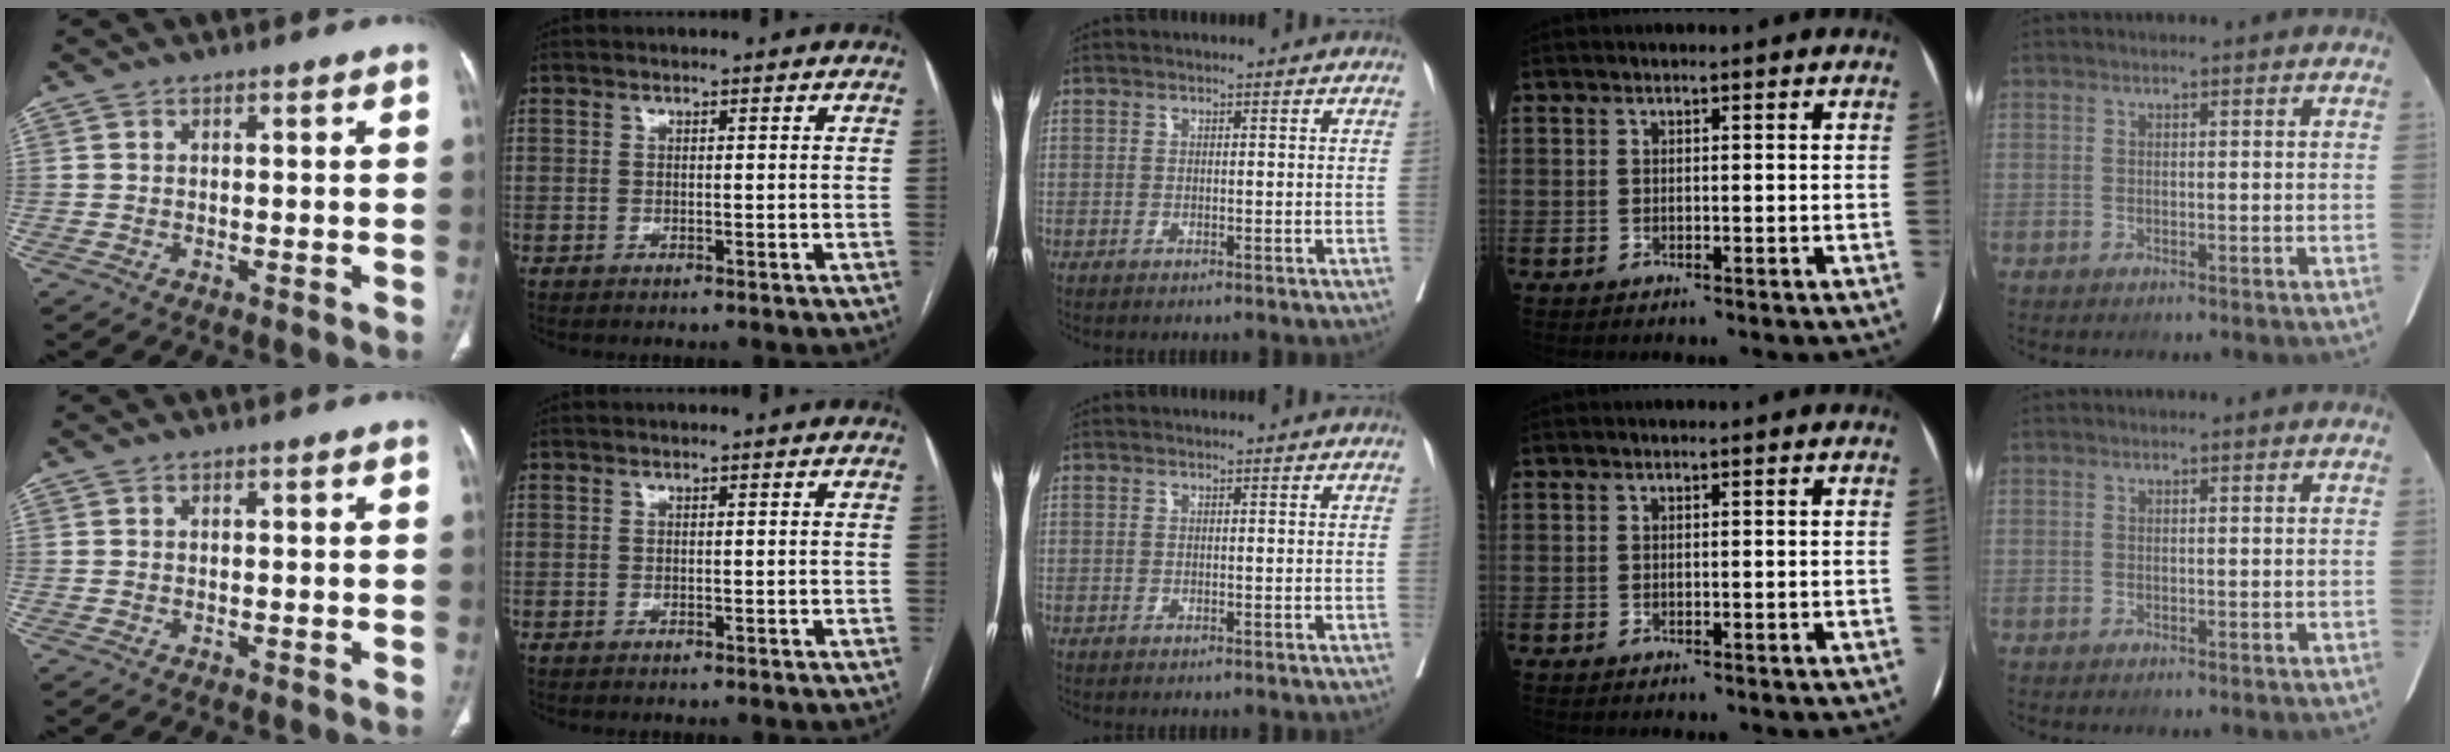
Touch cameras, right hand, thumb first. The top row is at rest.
{}